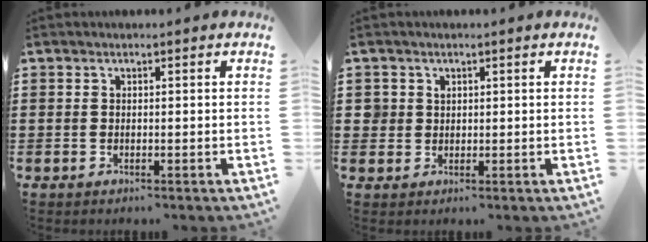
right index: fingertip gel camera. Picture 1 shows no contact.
{"total": 2.1, "force": [0.9, 1.9, 0.4], "torque": [-0.015, 0.010, 0.017]}